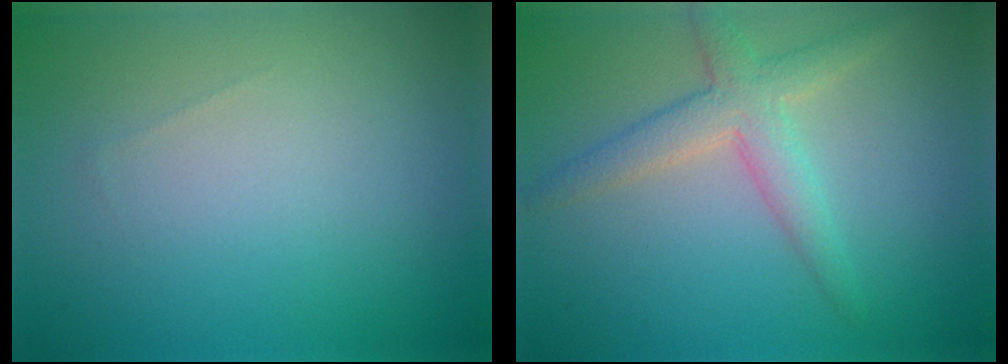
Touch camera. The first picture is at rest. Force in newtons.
{"total": 3.5, "press": 3.5, "slide": 0.1}